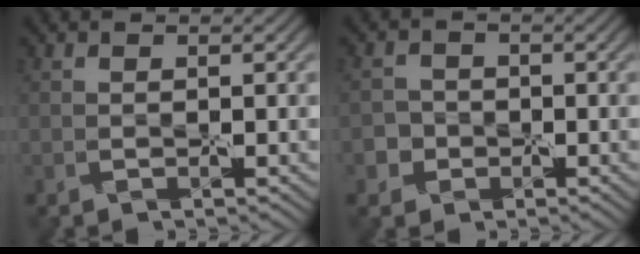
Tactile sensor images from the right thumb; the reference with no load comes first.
{"total": 2.4, "force": [-0.9, 2.1, -0.8], "torque": [0.035, -0.002, -0.028]}